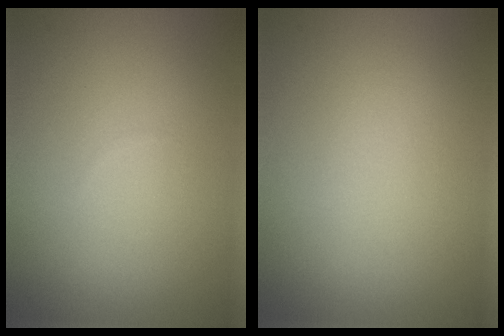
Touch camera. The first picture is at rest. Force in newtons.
{"total": 0.0}